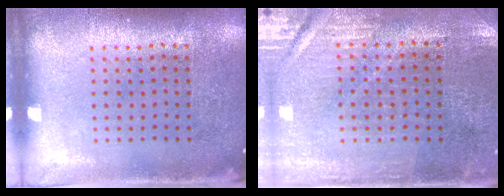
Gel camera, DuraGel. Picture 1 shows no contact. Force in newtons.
{"total": 0.6, "press": 0.5, "slide": 0.3}